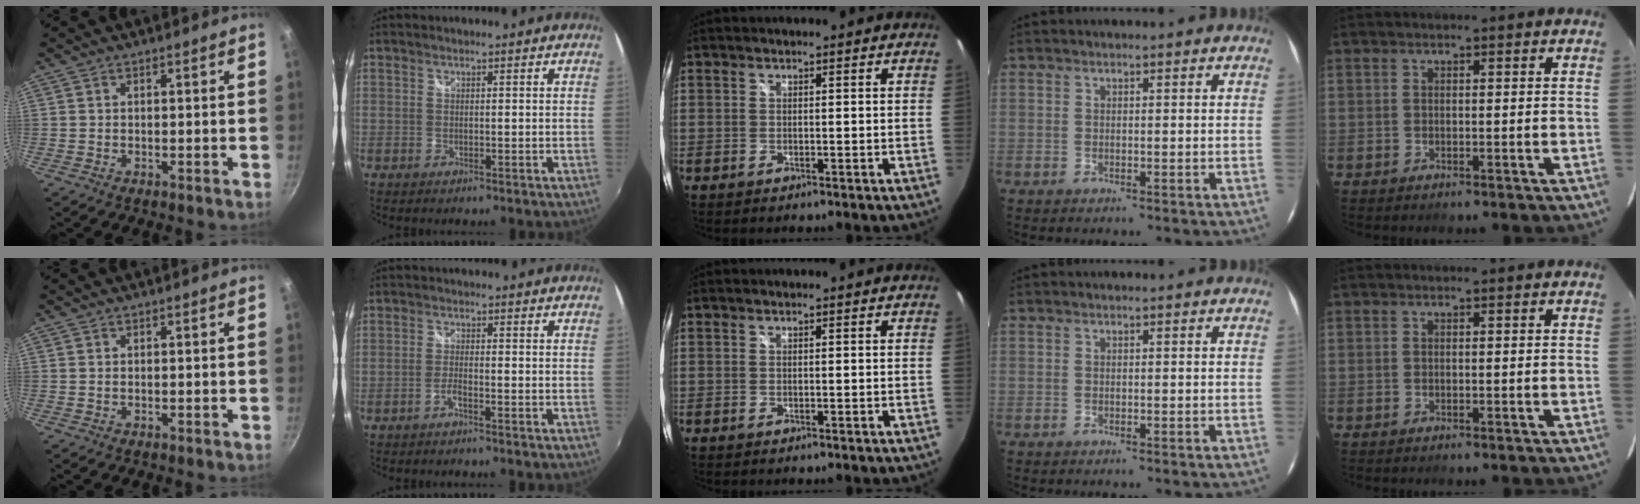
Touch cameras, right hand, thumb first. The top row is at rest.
{"index": {"total": 1.9, "force": [-1.2, 0.1, 1.4], "torque": [-0.036, 0.003, -0.028]}}